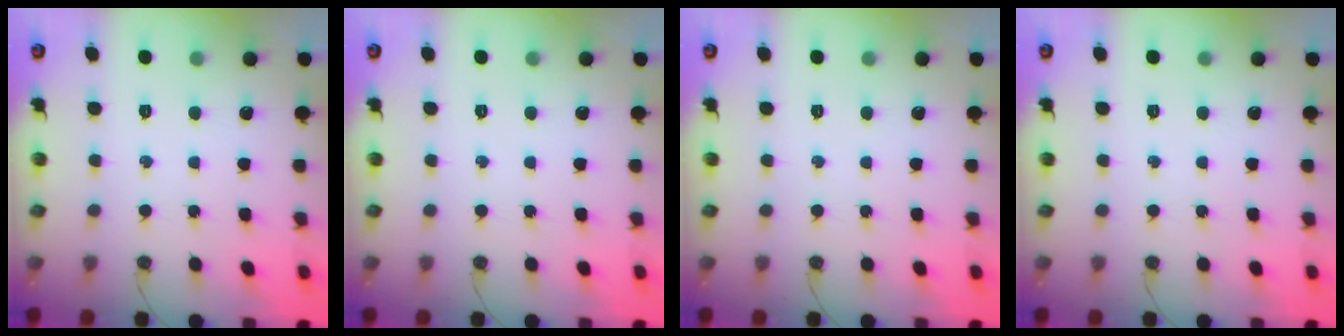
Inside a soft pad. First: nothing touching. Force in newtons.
{"total": 0.0}
{"total": 0.0}
{"total": 0.0}